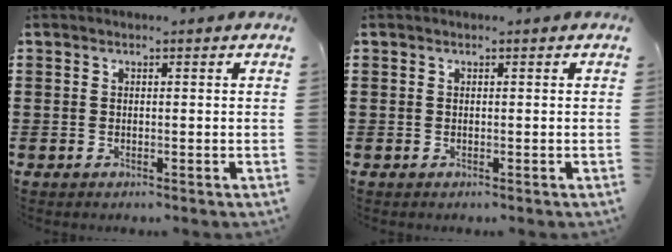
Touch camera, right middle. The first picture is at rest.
{"total": 0.0}